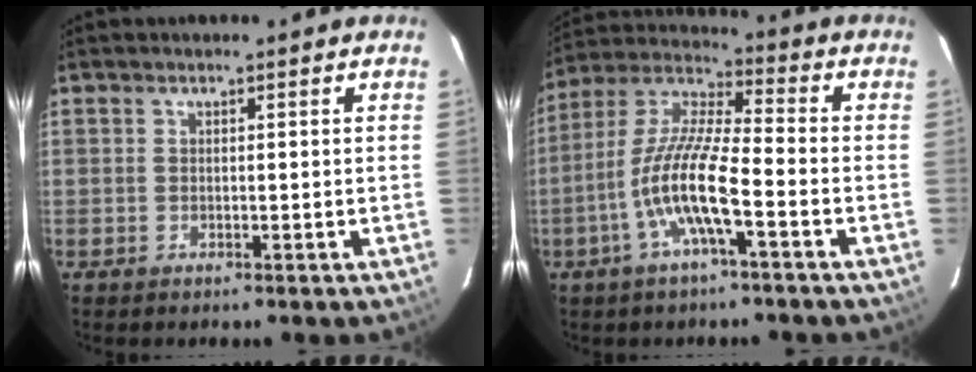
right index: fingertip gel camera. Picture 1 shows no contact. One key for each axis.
{"total": 12.4, "fx": -4.8, "fy": 1.8, "fz": 11.3, "tx": -0.232, "ty": 0.001, "tz": -0.097}